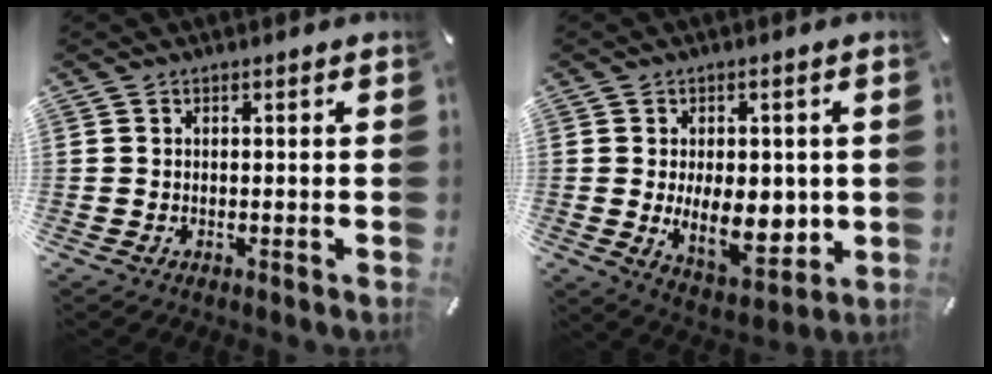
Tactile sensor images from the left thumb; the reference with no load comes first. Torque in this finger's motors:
{"motor_torque": [0.61, 1.64, 0.31, 0.05, 0.16]}